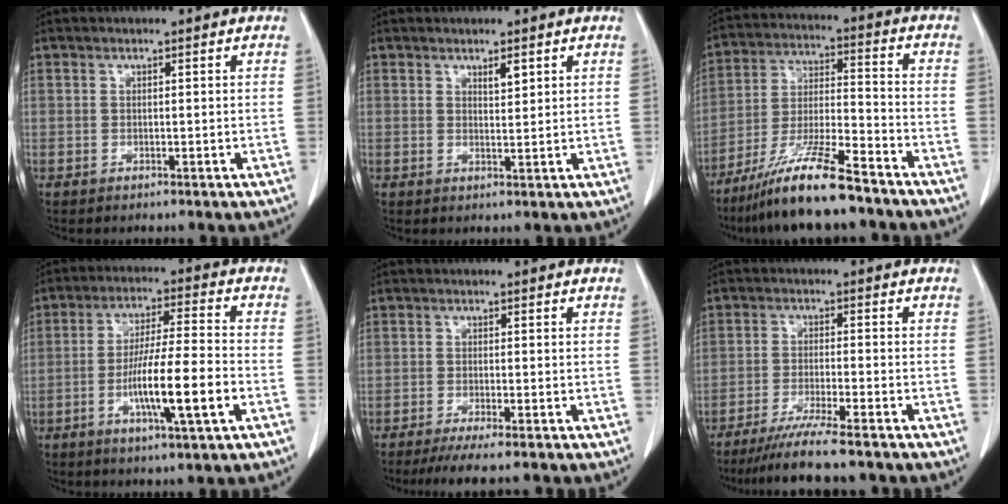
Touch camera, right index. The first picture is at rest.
{"total": 1.7, "force": [1.1, 0.4, 1.3], "torque": [-0.024, -0.002, 0.022]}
{"total": 13.8, "force": [-10.5, 0.9, 8.9], "torque": [-0.169, -0.021, -0.190]}
{"total": 11.8, "force": [-3.7, 0.5, 11.2], "torque": [-0.204, -0.006, -0.066]}
{"total": 6.2, "force": [-5.0, -0.2, 3.6], "torque": [-0.045, -0.013, -0.078]}
{"total": 9.1, "force": [-7.5, -0.5, 5.1], "torque": [-0.077, -0.025, -0.120]}